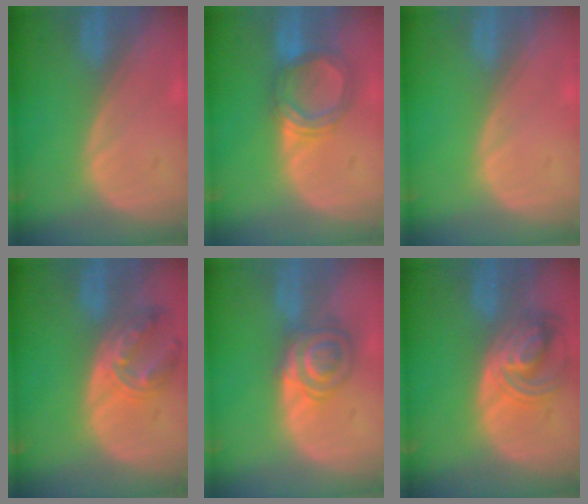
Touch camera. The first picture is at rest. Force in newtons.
{"total": 5.5, "press": 5.4, "slide": 1.2}
{"total": 0.0}
{"total": 7.6, "press": 6.7, "slide": 3.7}
{"total": 6.8, "press": 5.9, "slide": 3.5}
{"total": 7.8, "press": 6.9, "slide": 3.6}